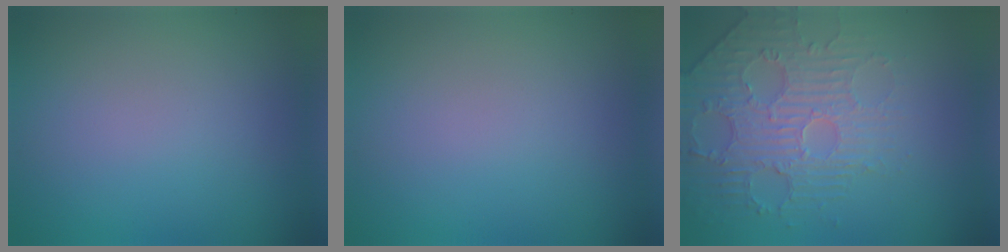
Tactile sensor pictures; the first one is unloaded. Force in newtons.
{"total": 0.0}
{"total": 4.8, "press": 3.8, "slide": 3.0}